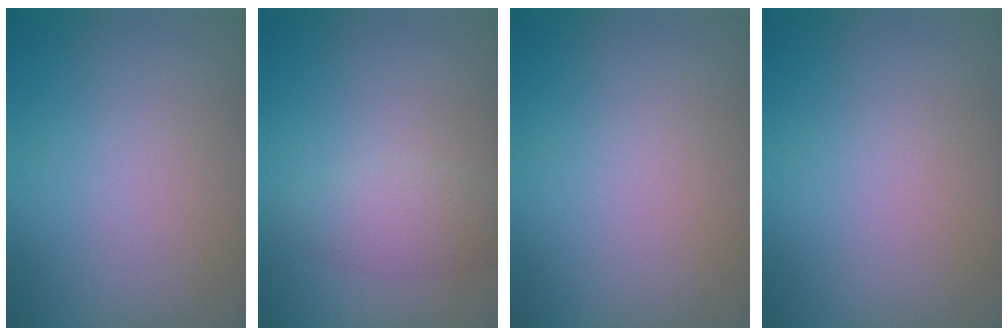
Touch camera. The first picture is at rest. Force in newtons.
{"total": 2.4, "press": 2.4, "slide": 0.0}
{"total": 0.0}
{"total": 0.0}